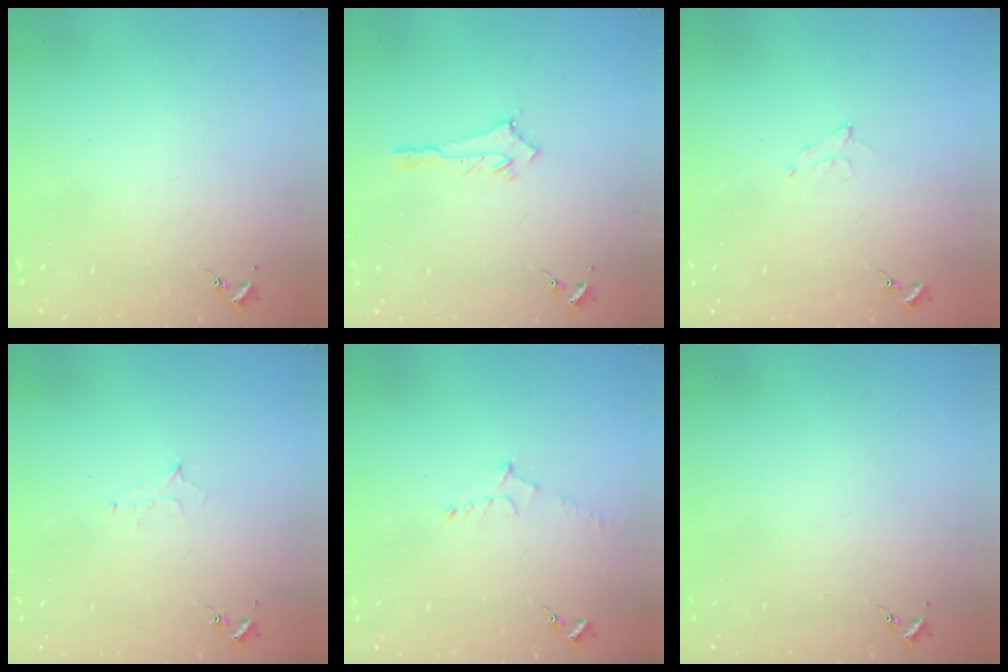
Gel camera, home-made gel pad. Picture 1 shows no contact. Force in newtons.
{"total": 2.8, "press": 2.8, "slide": 0.3}
{"total": 5.4, "press": 5.3, "slide": 0.8}
{"total": 5.8, "press": 5.7, "slide": 0.6}
{"total": 5.6, "press": 5.5, "slide": 1.0}
{"total": 0.0}